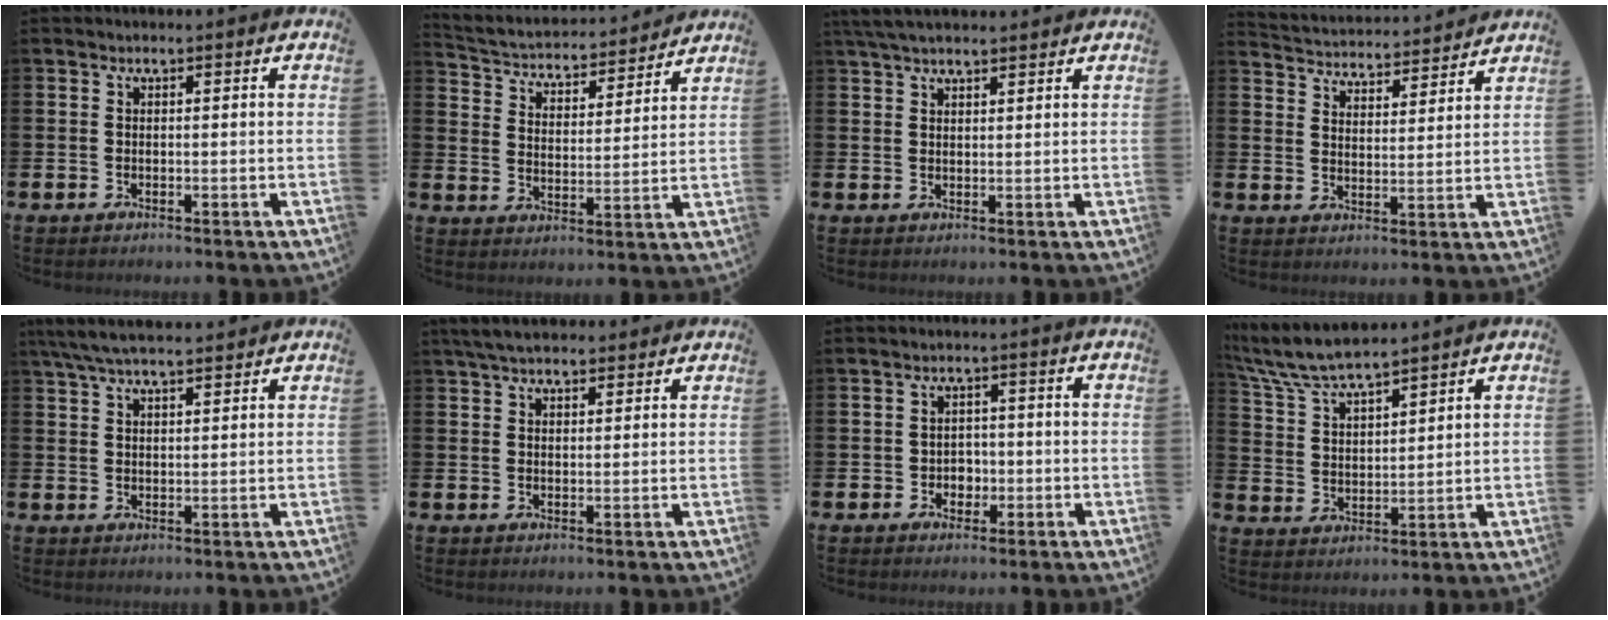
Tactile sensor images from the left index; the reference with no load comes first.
{"total": 4.1, "force": [3.9, 1.3, 0.5], "torque": [-0.037, -0.040, 0.058]}
{"total": 3.9, "force": [3.4, 0.8, 1.6], "torque": [-0.034, -0.007, 0.063]}
{"total": 4.3, "force": [4.3, 0.7, -0.3], "torque": [-0.010, -0.040, 0.071]}
{"total": 5.8, "force": [5.2, 1.0, 2.2], "torque": [-0.053, -0.015, 0.096]}
{"total": 4.4, "force": [3.9, 1.4, 1.4], "torque": [-0.037, -0.006, 0.074]}
{"total": 2.3, "force": [-0.5, 2.1, 0.8], "torque": [-0.009, 0.002, -0.017]}
{"total": 7.3, "force": [7.0, 0.8, 2.0], "torque": [-0.068, -0.034, 0.125]}